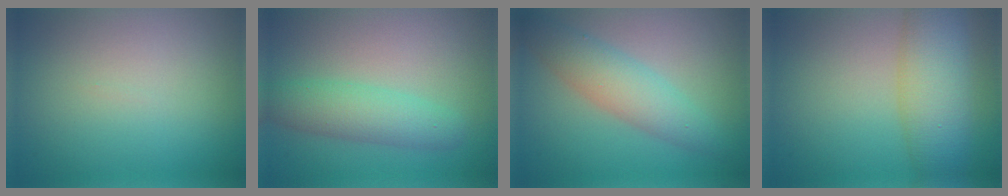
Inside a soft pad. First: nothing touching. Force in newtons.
{"total": 3.7, "press": 3.7, "slide": 0.2}
{"total": 4.3, "press": 4.3, "slide": 0.1}
{"total": 7.4, "press": 7.4, "slide": 0.2}